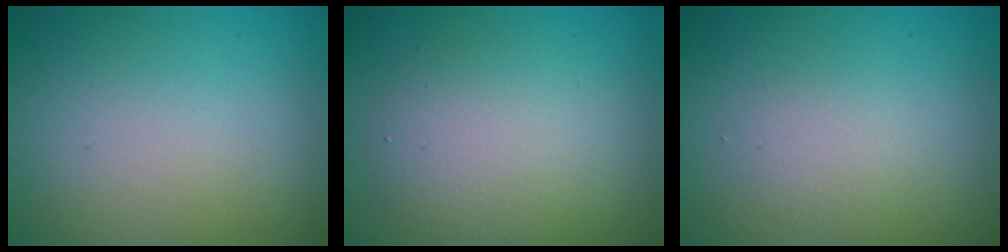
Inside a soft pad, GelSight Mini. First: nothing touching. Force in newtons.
{"total": 4.6, "press": 4.5, "slide": 0.1}
{"total": 1.6, "press": 1.6, "slide": 0.1}